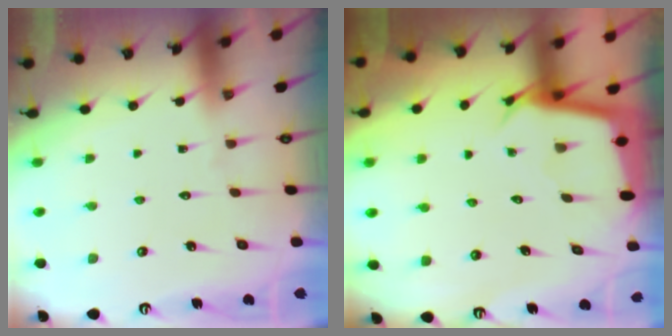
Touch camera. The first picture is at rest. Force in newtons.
{"total": 2.9, "press": 2.9, "slide": 0.0}